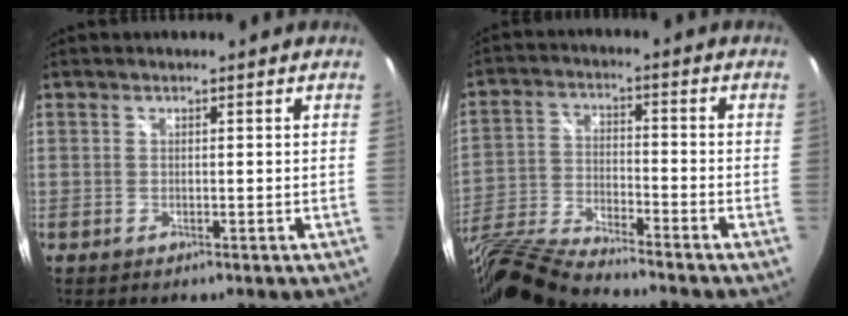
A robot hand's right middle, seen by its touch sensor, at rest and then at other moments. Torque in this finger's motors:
{"motor_torque": [0.70, -0.73, 0.37, 0.04]}